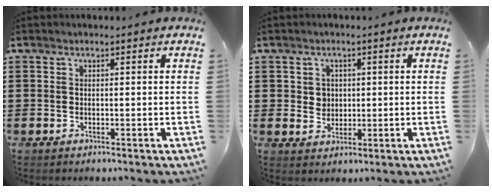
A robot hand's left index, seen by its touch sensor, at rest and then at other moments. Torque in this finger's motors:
{"motor_torque": [0.33, 0.30, 0.11, 0.00]}